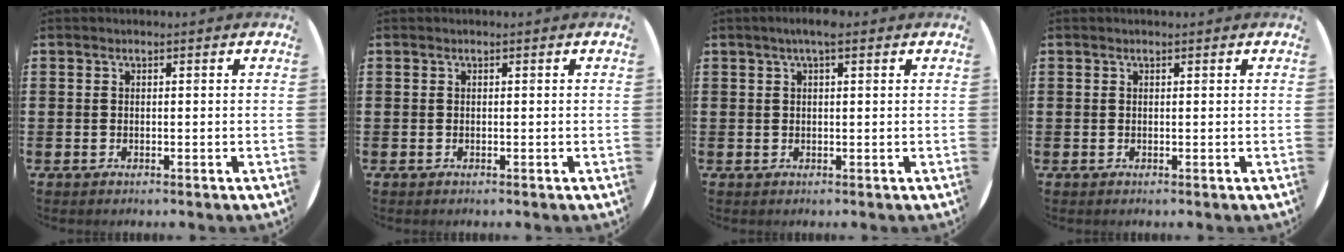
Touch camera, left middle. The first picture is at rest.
{"total": 0.0}
{"total": 2.3, "force": [1.4, 0.5, 1.7], "torque": [-0.035, 0.008, 0.023]}
{"total": 0.0}